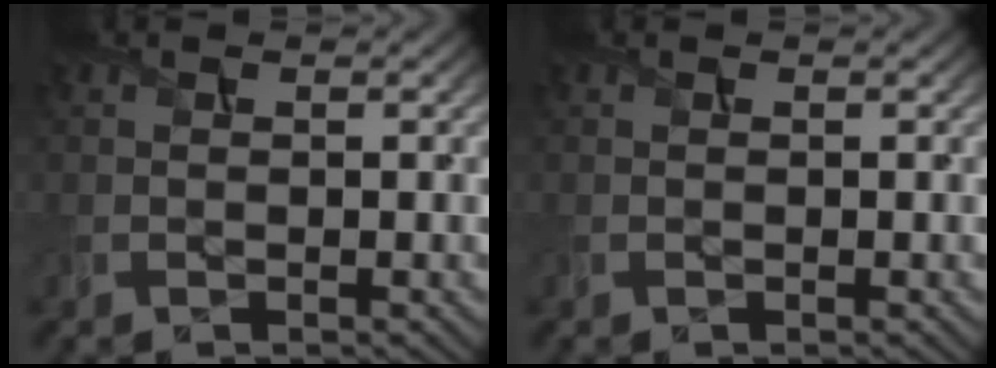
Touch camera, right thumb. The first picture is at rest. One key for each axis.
{"total": 0.0}